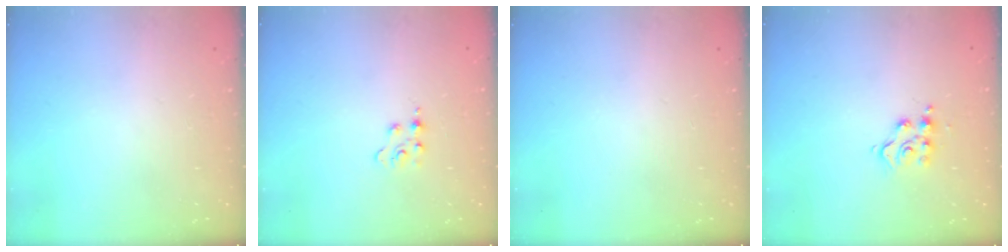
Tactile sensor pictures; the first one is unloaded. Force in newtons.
{"total": 2.3, "press": 2.3, "slide": 0.4}
{"total": 0.0}
{"total": 9.3, "press": 9.3, "slide": 0.6}